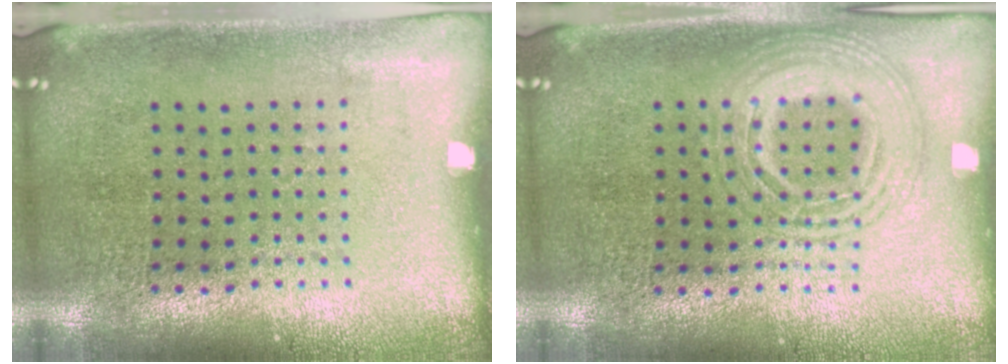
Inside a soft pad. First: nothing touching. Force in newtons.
{"total": 2.6, "press": 2.6, "slide": 0.3}